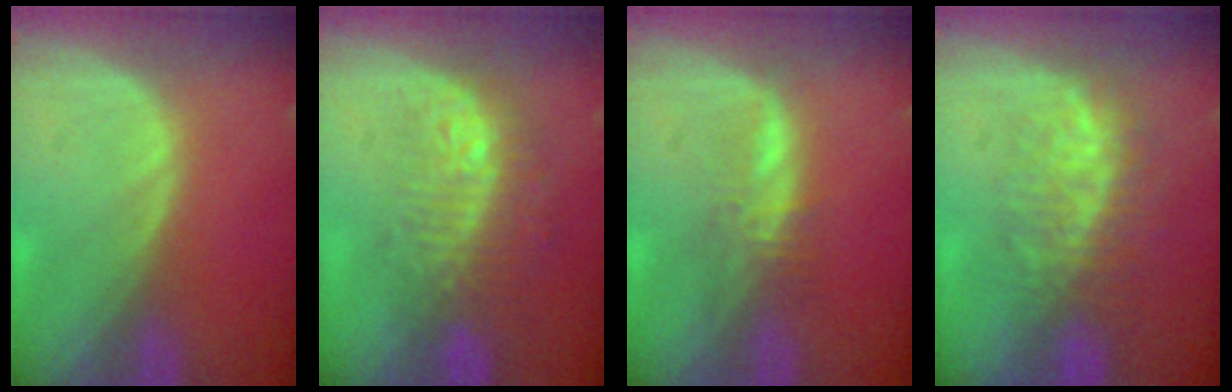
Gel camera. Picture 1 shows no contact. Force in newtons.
{"total": 9.7, "press": 8.4, "slide": 5.0}
{"total": 2.9, "press": 2.9, "slide": 0.2}
{"total": 8.1, "press": 7.5, "slide": 3.0}